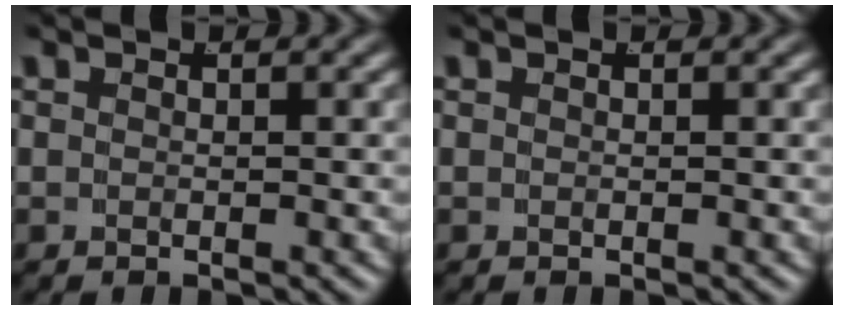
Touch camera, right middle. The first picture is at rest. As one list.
[{"total": 0.0}]